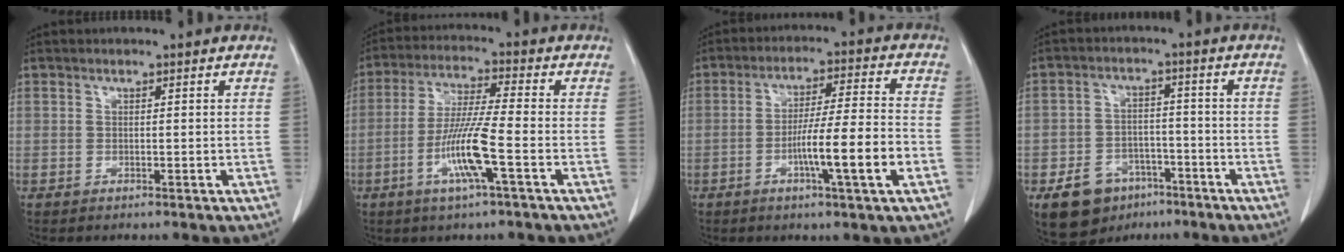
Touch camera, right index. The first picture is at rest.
{"total": 9.7, "force": [-3.5, -0.1, 9.1], "torque": [-0.179, -0.009, -0.071]}
{"total": 11.2, "force": [-3.7, -0.3, 10.6], "torque": [-0.175, -0.001, -0.063]}
{"total": 8.7, "force": [-5.1, 6.3, 3.2], "torque": [-0.054, 0.011, -0.074]}